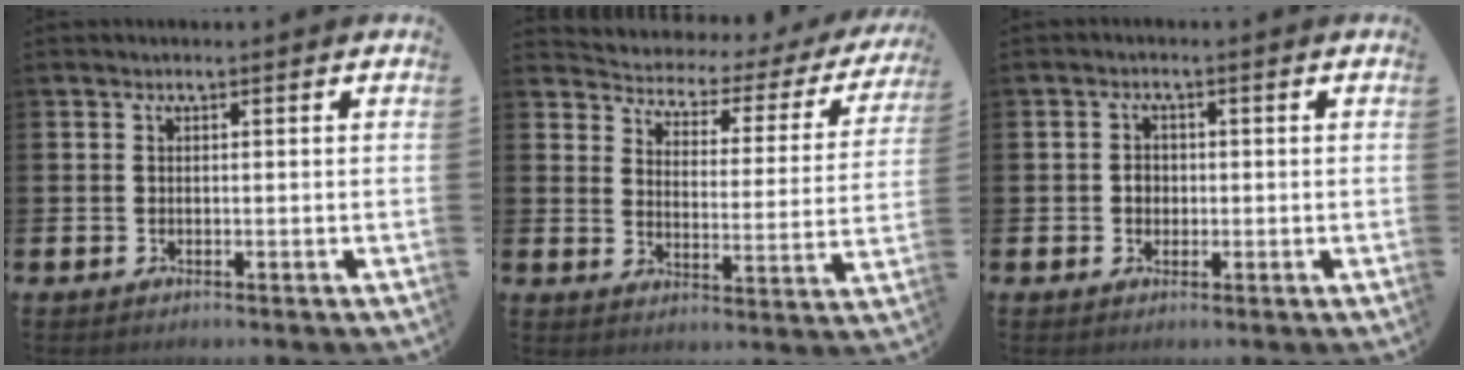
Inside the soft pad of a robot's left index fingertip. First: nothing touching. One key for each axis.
{"total": 3.1, "fx": 2.6, "fy": 1.6, "fz": 0.4, "tx": -0.031, "ty": -0.031, "tz": 0.031}
{"total": 1.9, "fx": 0.0, "fy": 1.7, "fz": 0.9, "tx": -0.001, "ty": 0.002, "tz": -0.006}